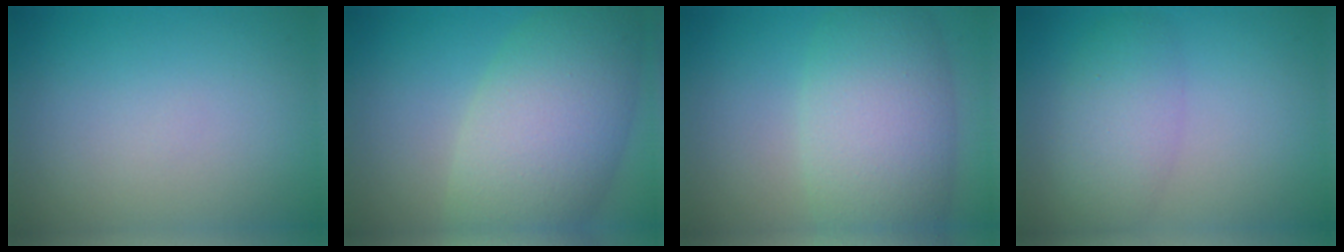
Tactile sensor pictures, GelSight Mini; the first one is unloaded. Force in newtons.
{"total": 9.3, "press": 9.3, "slide": 0.1}
{"total": 8.3, "press": 8.3, "slide": 0.2}
{"total": 3.8, "press": 3.8, "slide": 0.0}